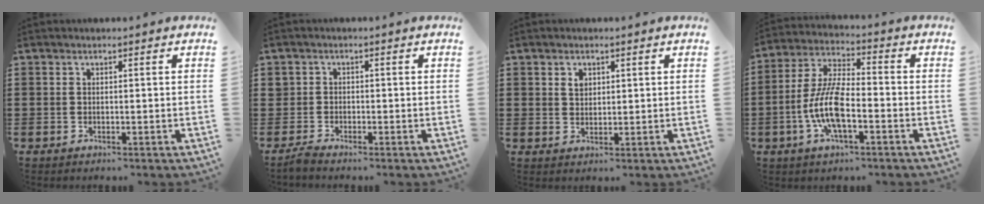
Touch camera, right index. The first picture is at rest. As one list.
[{"total": 1.4, "force": [-1.0, 0.9, 0.3], "torque": [-0.010, 0.005, -0.023]}, {"total": 1.9, "force": [0.9, 1.4, 1.0], "torque": [-0.025, 0.006, 0.016]}, {"total": 9.7, "force": [-2.9, 3.5, 8.6], "torque": [-0.197, -0.007, -0.061]}]